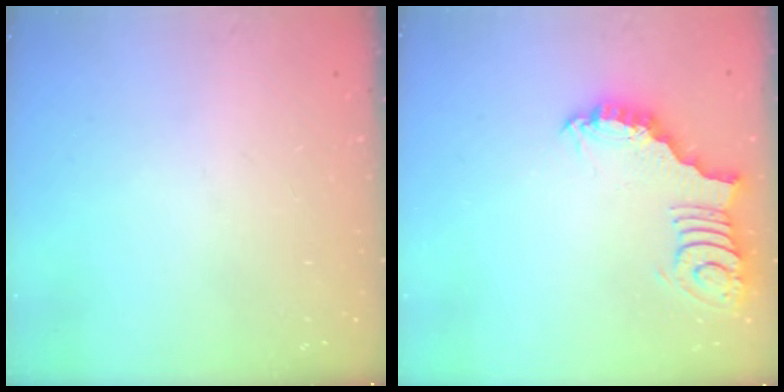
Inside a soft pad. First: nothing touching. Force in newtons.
{"total": 3.0, "press": 3.0, "slide": 0.3}